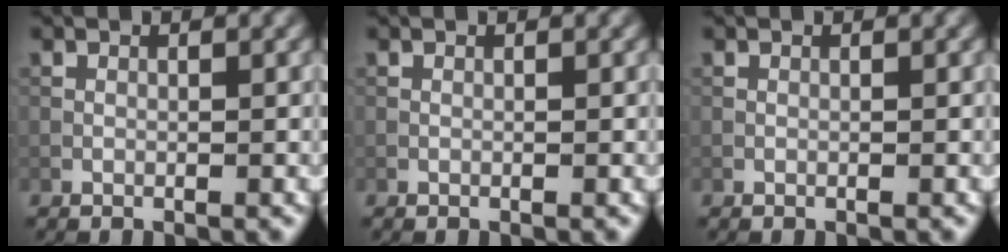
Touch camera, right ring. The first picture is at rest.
{"total": 0.0}
{"total": 0.0}